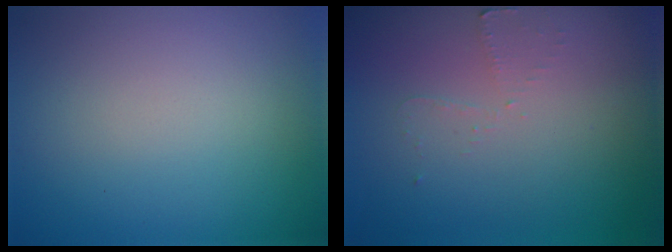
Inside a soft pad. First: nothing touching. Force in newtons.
{"total": 1.2, "press": 1.1, "slide": 0.3}